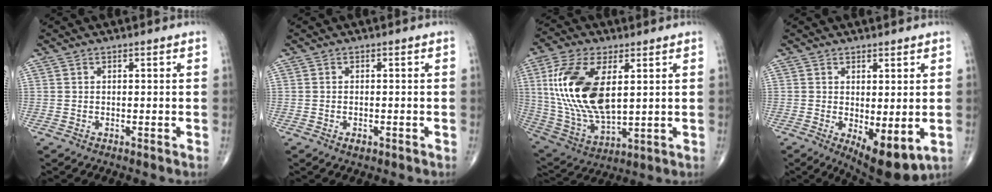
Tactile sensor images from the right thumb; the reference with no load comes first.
{"total": 1.5, "force": [-0.7, 0.8, 1.0], "torque": [-0.018, 0.004, -0.009]}
{"total": 19.9, "force": [4.1, 10.1, 16.6], "torque": [-0.339, -0.019, 0.084]}
{"total": 8.6, "force": [-1.5, 3.4, 7.7], "torque": [-0.107, -0.023, -0.011]}